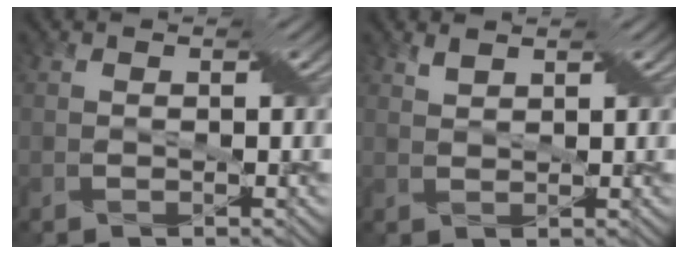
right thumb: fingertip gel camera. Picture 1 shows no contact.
{"total": 1.7, "force": [1.5, -0.1, 0.6], "torque": [-0.016, 0.005, 0.028]}